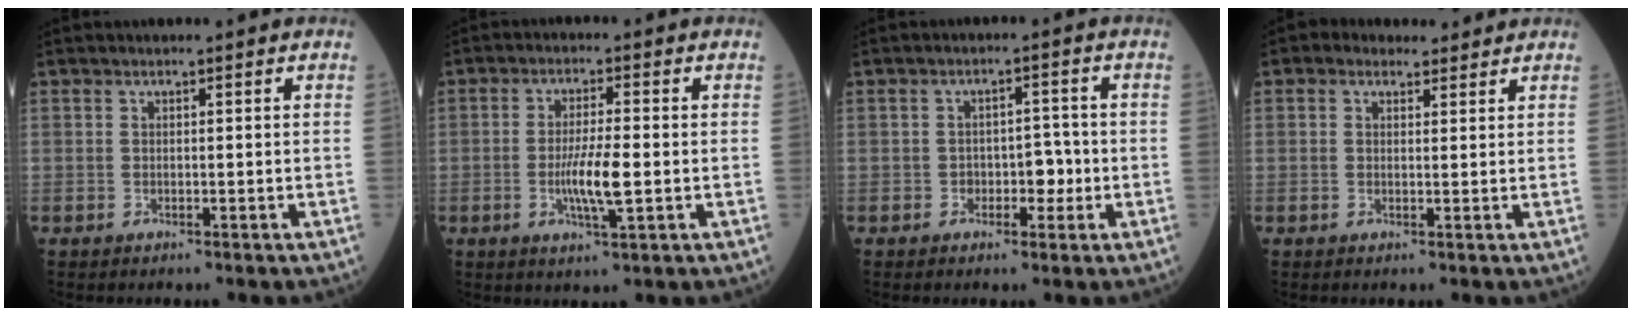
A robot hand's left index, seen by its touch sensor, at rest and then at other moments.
{"total": 6.0, "force": [-1.1, 0.6, 5.9], "torque": [-0.118, -0.010, -0.019]}
{"total": 3.5, "force": [-0.9, 2.0, 2.7], "torque": [-0.034, 0.009, -0.012]}
{"total": 3.5, "force": [2.7, 2.1, 0.9], "torque": [-0.014, 0.024, 0.040]}